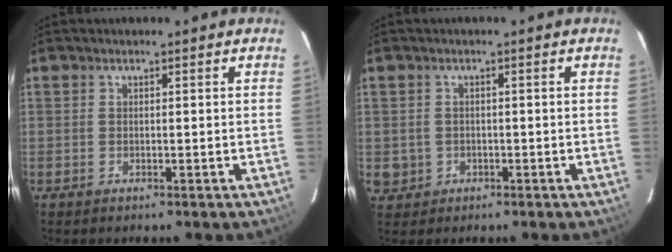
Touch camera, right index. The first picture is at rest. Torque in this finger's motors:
{"motor_torque": [0.20, -0.04, 0.08, 0.01]}